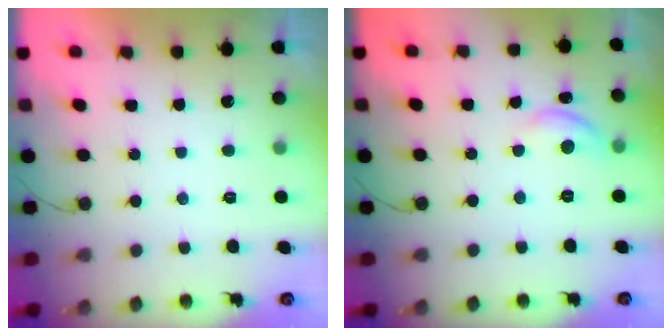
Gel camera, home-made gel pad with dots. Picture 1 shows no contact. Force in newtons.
{"total": 7.6, "press": 7.6, "slide": 0.7}